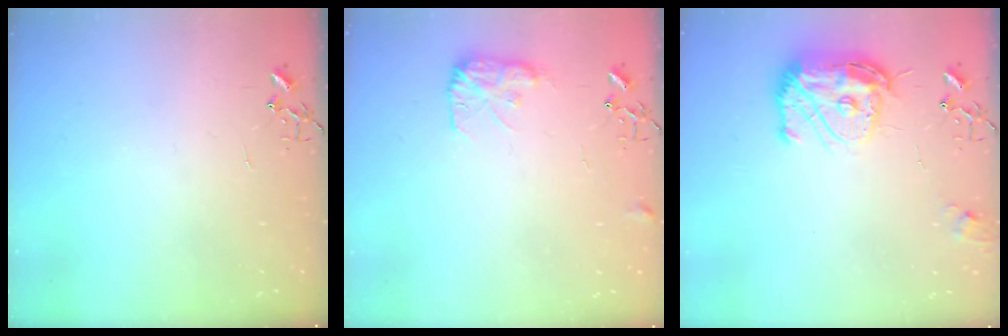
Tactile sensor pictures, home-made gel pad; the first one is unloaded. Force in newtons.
{"total": 9.2, "press": 9.2, "slide": 0.3}
{"total": 16.6, "press": 16.5, "slide": 1.6}